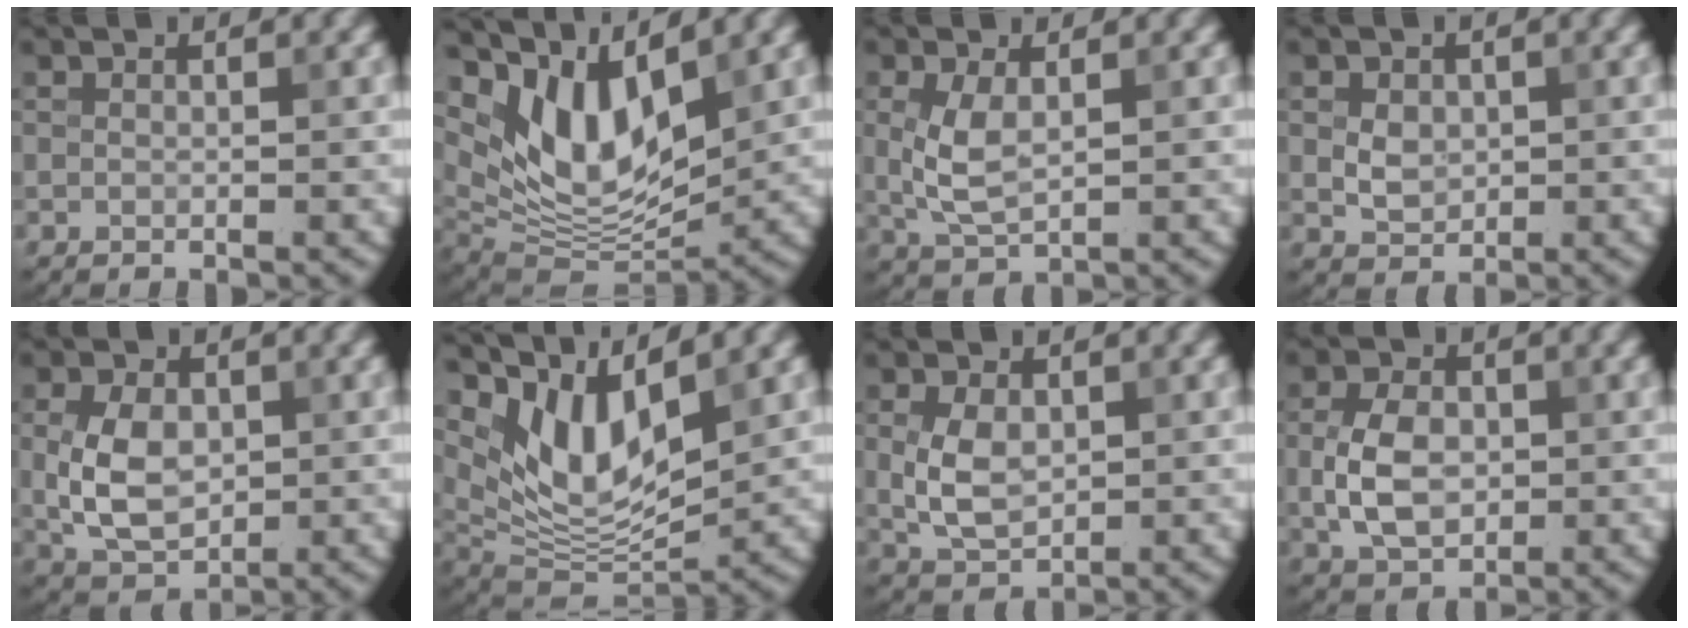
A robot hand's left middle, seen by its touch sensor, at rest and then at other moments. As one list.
[{"total": 9.2, "force": [5.0, 4.0, 6.6], "torque": [-0.131, -0.011, 0.093]}, {"total": 3.4, "force": [0.4, 1.7, 2.9], "torque": [-0.068, 0.000, 0.011]}, {"total": 2.3, "force": [0.2, 1.8, 1.4], "torque": [-0.026, -0.002, 0.005]}, {"total": 5.4, "force": [0.0, 3.6, 3.9], "torque": [-0.083, -0.001, 0.001]}, {"total": 7.9, "force": [4.7, 3.1, 5.6], "torque": [-0.117, -0.012, 0.088]}, {"total": 3.9, "force": [0.1, 2.6, 2.9], "torque": [-0.062, 0.001, 0.004]}, {"total": 5.1, "force": [-0.3, 3.6, 3.6], "torque": [-0.076, 0.001, -0.007]}]